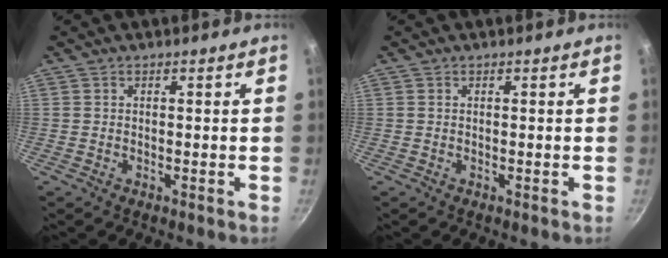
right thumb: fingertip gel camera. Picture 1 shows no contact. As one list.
[{"total": 0.0}]